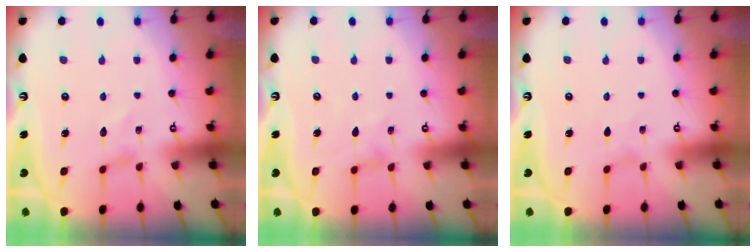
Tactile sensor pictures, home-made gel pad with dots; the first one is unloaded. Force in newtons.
{"total": 1.5, "press": 1.4, "slide": 0.4}
{"total": 0.0}